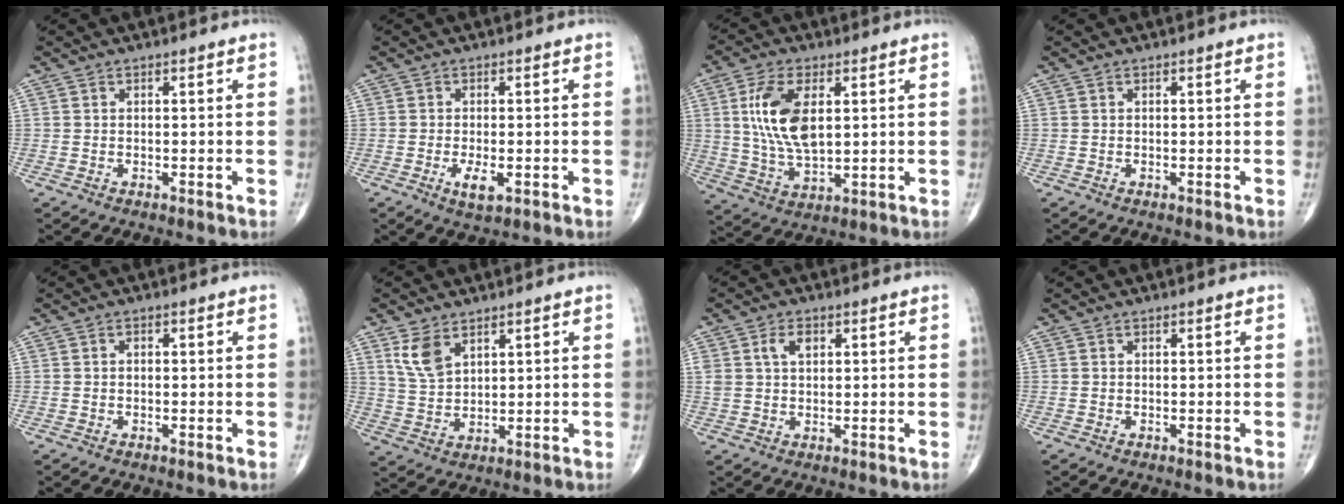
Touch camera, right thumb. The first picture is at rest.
{"total": 3.8, "force": [-1.2, 1.6, 3.3], "torque": [-0.059, -0.006, -0.018]}
{"total": 12.7, "force": [2.9, 6.3, 10.6], "torque": [-0.209, -0.013, 0.061]}
{"total": 0.0}
{"total": 0.9, "force": [0.1, 0.5, 0.7], "torque": [-0.012, 0.004, 0.002]}
{"total": 6.3, "force": [3.6, 3.5, 3.8], "torque": [-0.068, -0.015, 0.081]}
{"total": 4.2, "force": [1.6, 2.6, 2.9], "torque": [-0.046, 0.000, 0.033]}
{"total": 0.0}